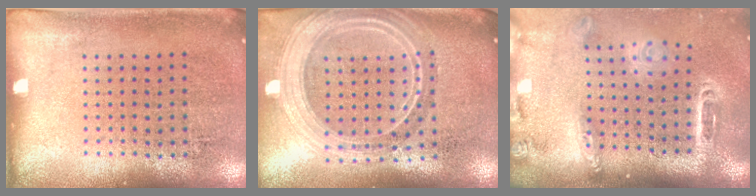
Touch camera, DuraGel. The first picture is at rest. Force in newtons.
{"total": 2.7, "press": 2.2, "slide": 1.4}
{"total": 2.7, "press": 1.9, "slide": 1.8}